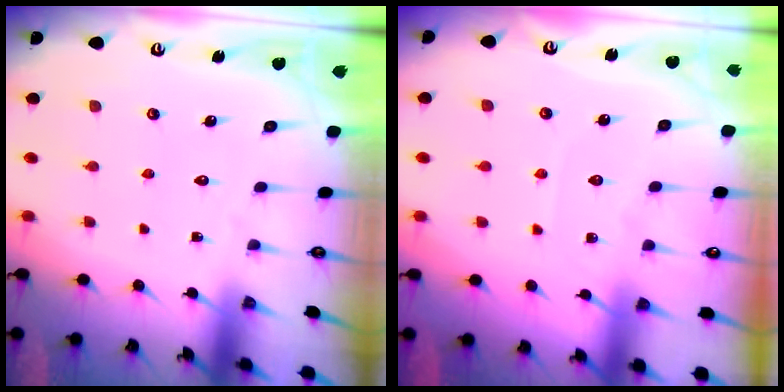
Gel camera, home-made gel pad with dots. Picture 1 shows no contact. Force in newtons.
{"total": 3.9, "press": 3.8, "slide": 0.5}